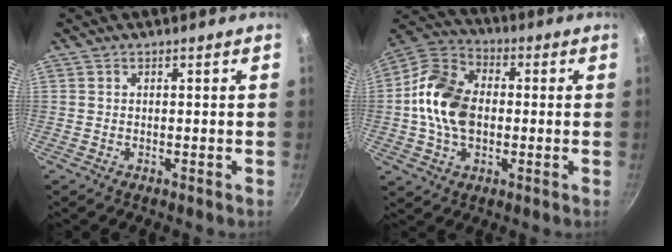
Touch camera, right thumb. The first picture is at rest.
{"total": 14.7, "force": [-0.4, 10.4, 10.5], "torque": [-0.174, 0.023, -0.024]}